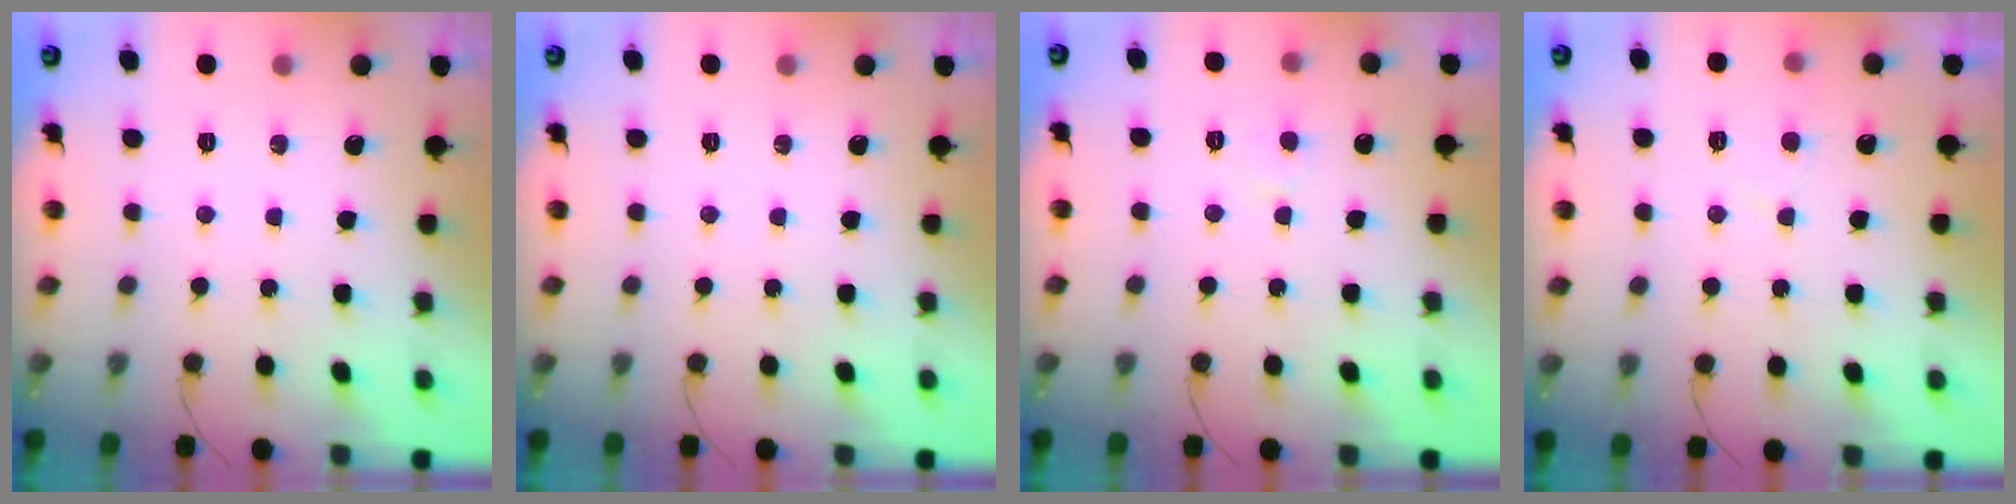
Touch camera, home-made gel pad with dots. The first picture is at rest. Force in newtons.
{"total": 0.0}
{"total": 3.7, "press": 3.6, "slide": 0.4}
{"total": 3.4, "press": 3.4, "slide": 0.5}